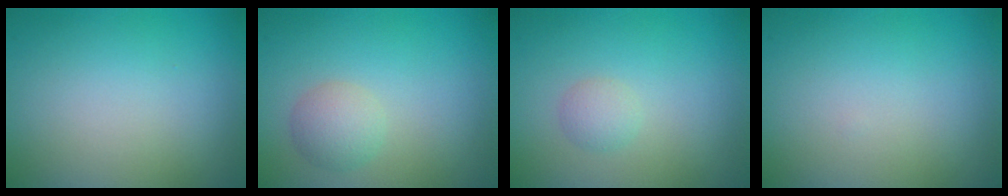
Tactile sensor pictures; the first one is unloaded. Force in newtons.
{"total": 2.1, "press": 2.1, "slide": 0.1}
{"total": 1.2, "press": 1.2, "slide": 0.1}
{"total": 0.0}